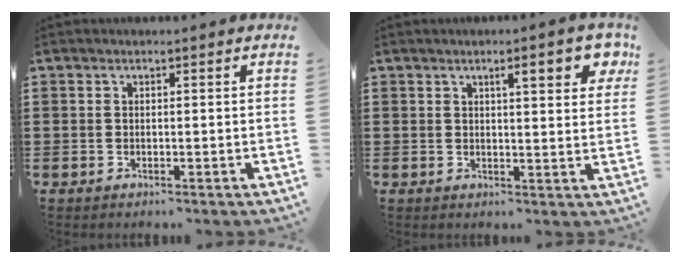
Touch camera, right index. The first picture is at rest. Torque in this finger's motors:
{"motor_torque": [0.56, 0.24, 0.18, 0.04]}